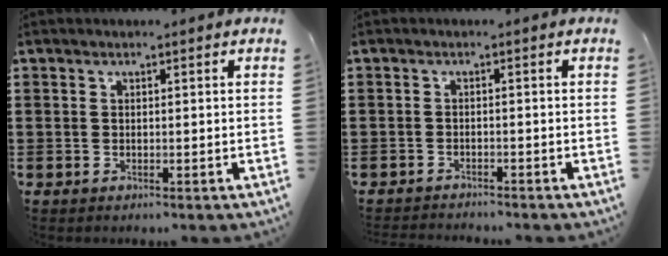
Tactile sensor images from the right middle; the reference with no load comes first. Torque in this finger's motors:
{"motor_torque": [0.02, -0.02, 0.00, 0.03]}